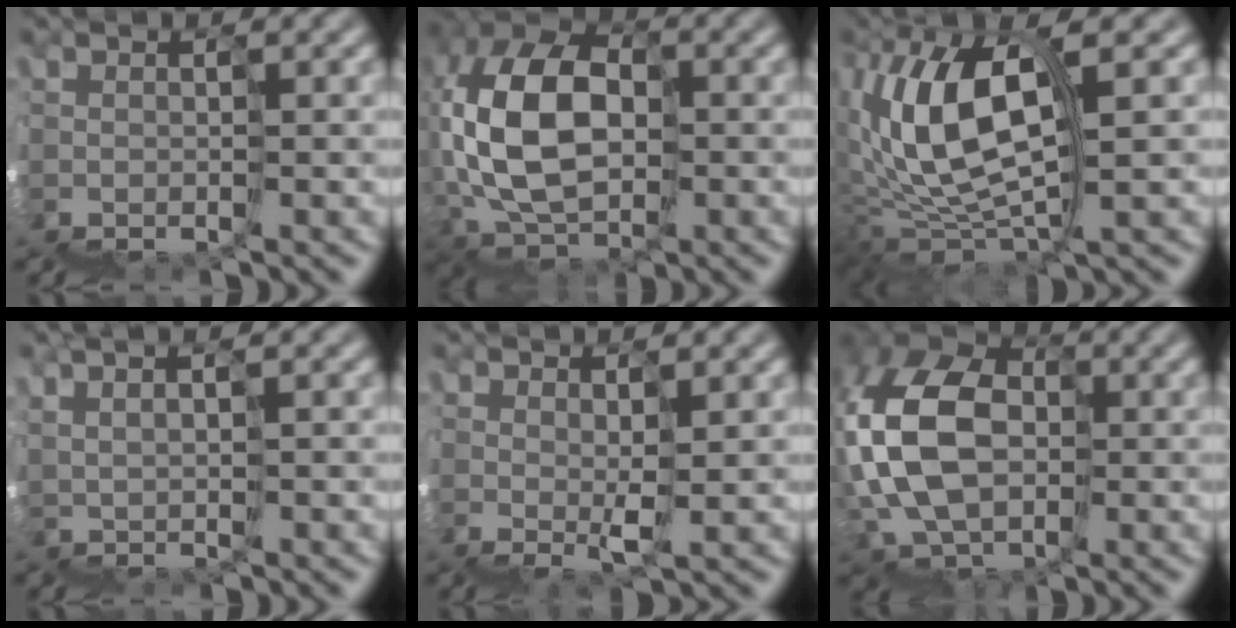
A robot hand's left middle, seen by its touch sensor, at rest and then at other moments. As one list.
[{"total": 9.0, "force": [2.4, 6.1, 6.2], "torque": [-0.140, 0.047, 0.031]}, {"total": 7.2, "force": [3.5, 2.4, 5.7], "torque": [-0.122, 0.040, 0.053]}, {"total": 2.8, "force": [2.7, 0.1, 0.7], "torque": [0.014, 0.038, 0.053]}, {"total": 2.4, "force": [2.3, -0.4, 0.1], "torque": [-0.011, 0.026, 0.032]}, {"total": 10.0, "force": [2.3, 7.6, 6.2], "torque": [-0.139, 0.041, 0.015]}]